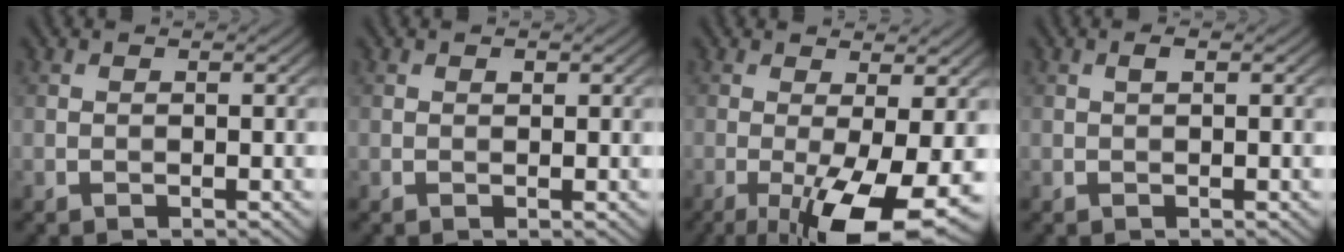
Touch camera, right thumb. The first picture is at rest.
{"total": 0.6, "force": [0.3, 0.4, 0.4], "torque": [-0.006, -0.002, 0.005]}
{"total": 11.6, "force": [-4.4, 2.7, 10.4], "torque": [-0.167, -0.010, -0.060]}
{"total": 1.0, "force": [0.3, 0.3, 0.9], "torque": [-0.019, 0.001, 0.005]}